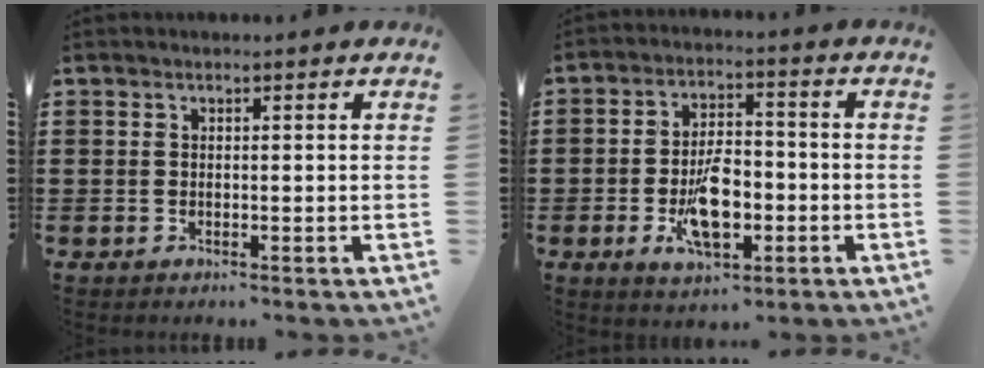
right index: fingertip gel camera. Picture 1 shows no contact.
{"total": 8.8, "force": [-2.7, 4.0, 7.4], "torque": [-0.137, -0.002, -0.049]}